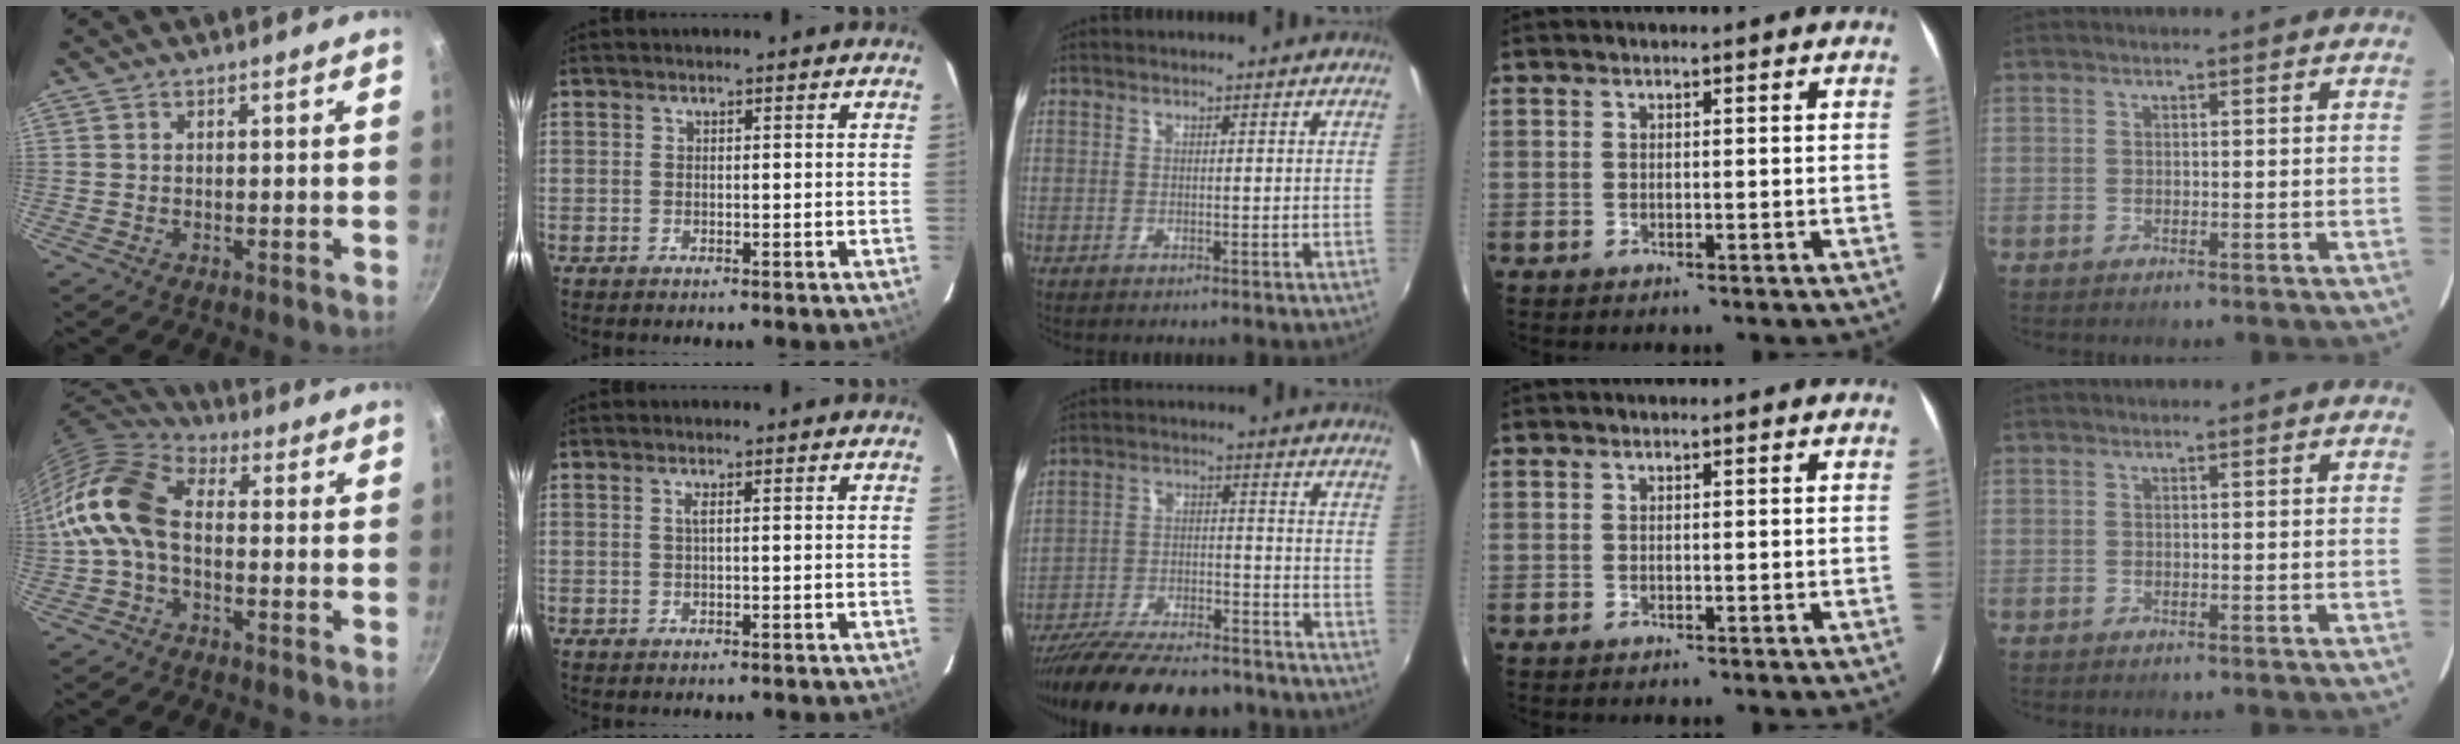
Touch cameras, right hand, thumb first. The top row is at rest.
{"thumb": {"total": 12.6, "force": [-1.4, 8.0, 9.6], "torque": [-0.181, 0.036, -0.047]}, "index": {"total": 0.9, "force": [0.2, -0.2, 0.9], "torque": [-0.017, 0.001, 0.001]}, "middle": {"total": 21.7, "force": [-18.5, 5.7, 9.9], "torque": [-0.191, -0.032, -0.277]}}